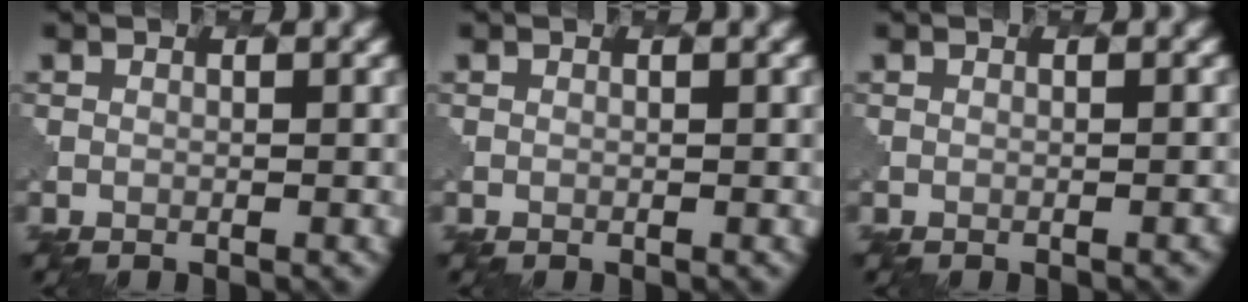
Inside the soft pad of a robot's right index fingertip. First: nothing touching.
{"total": 0.0}
{"total": 0.9, "force": [-0.5, 0.3, 0.7], "torque": [0.001, 0.001, -0.006]}